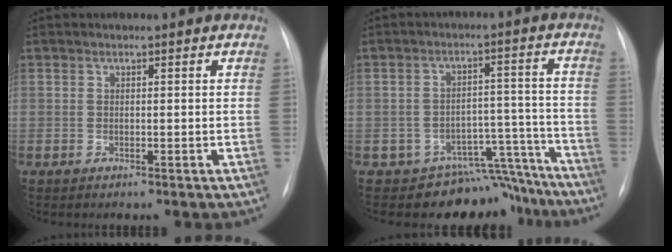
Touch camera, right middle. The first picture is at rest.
{"total": 10.2, "force": [-9.1, 4.5, -0.5], "torque": [0.045, 0.074, -0.119]}